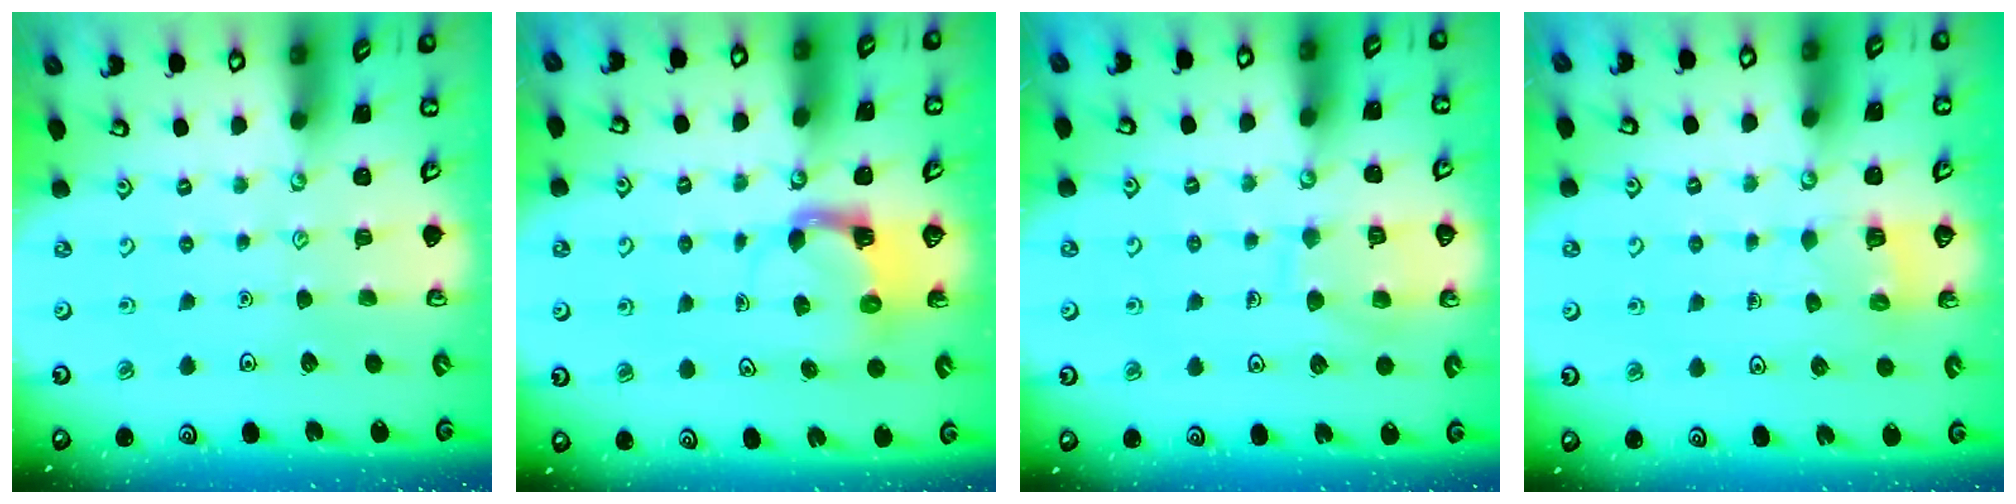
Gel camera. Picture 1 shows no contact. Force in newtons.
{"total": 3.9, "press": 3.8, "slide": 0.7}
{"total": 10.1, "press": 10.1, "slide": 0.9}
{"total": 2.5, "press": 2.5, "slide": 0.1}